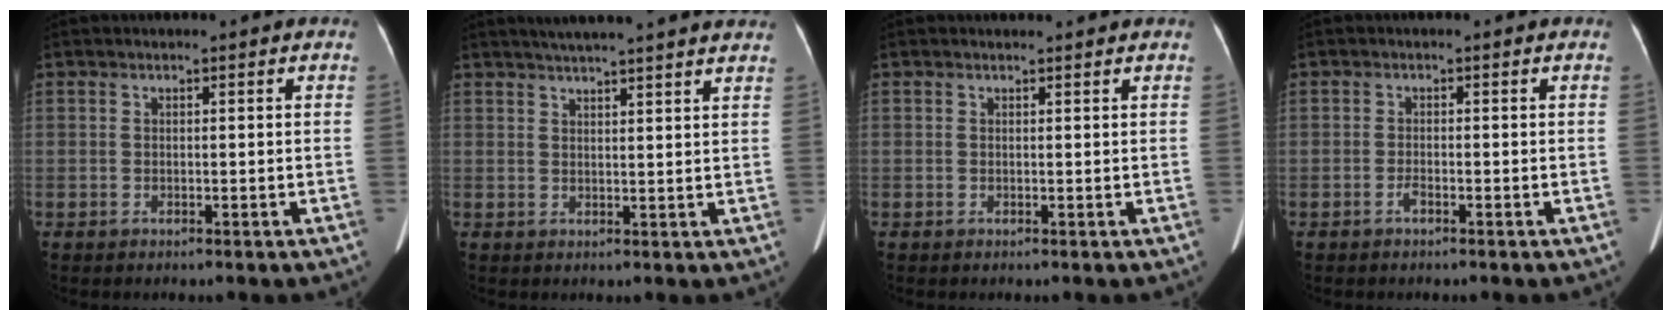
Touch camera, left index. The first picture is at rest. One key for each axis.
{"total": 15.3, "fx": 13.7, "fy": 0.3, "fz": 6.8, "tx": -0.108, "ty": 0.022, "tz": 0.170}
{"total": 1.3, "fx": 1.2, "fy": 0.3, "fz": 0.1, "tx": -0.013, "ty": 0.010, "tz": 0.013}
{"total": 1.2, "fx": -1.1, "fy": 0.1, "fz": 0.5, "tx": -0.014, "ty": -0.007, "tz": -0.016}